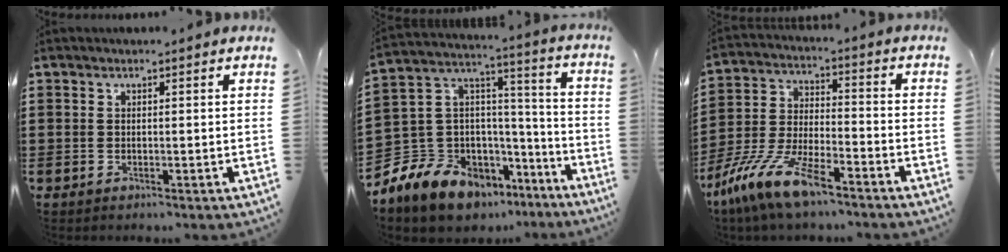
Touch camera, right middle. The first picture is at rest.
{"total": 10.5, "force": [-8.0, 6.6, 1.8], "torque": [-0.096, -0.010, -0.160]}
{"total": 11.3, "force": [-8.6, 2.2, 7.0], "torque": [-0.162, 0.008, -0.174]}